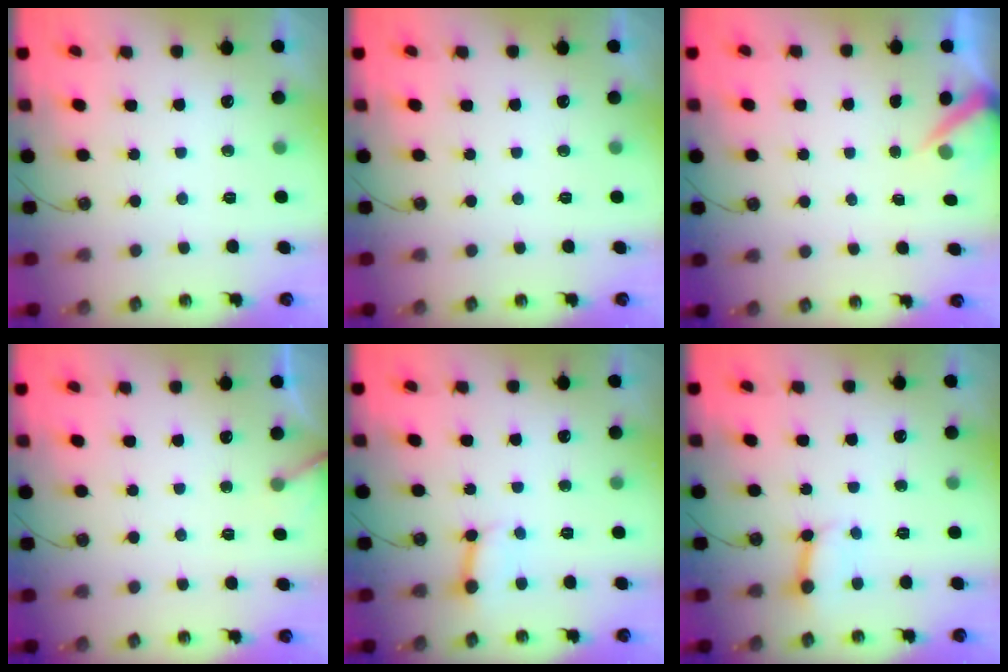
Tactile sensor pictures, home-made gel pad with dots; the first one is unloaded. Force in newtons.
{"total": 0.0}
{"total": 3.7, "press": 3.7, "slide": 0.3}
{"total": 4.8, "press": 4.8, "slide": 0.3}
{"total": 4.1, "press": 4.1, "slide": 0.5}
{"total": 4.7, "press": 4.7, "slide": 0.6}